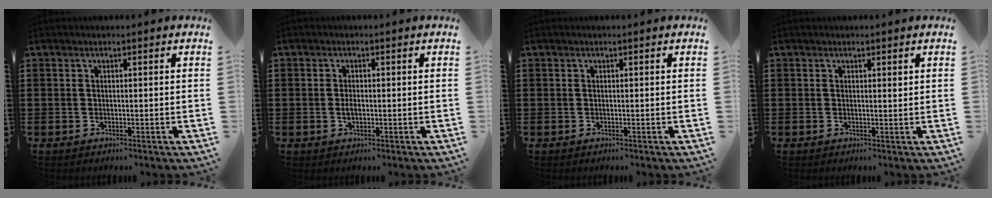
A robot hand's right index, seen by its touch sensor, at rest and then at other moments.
{"total": 1.6, "force": [-0.3, 0.7, 1.4], "torque": [-0.028, -0.001, -0.006]}
{"total": 0.0}
{"total": 0.6, "force": [0.3, 0.3, 0.4], "torque": [0.000, -0.001, 0.004]}